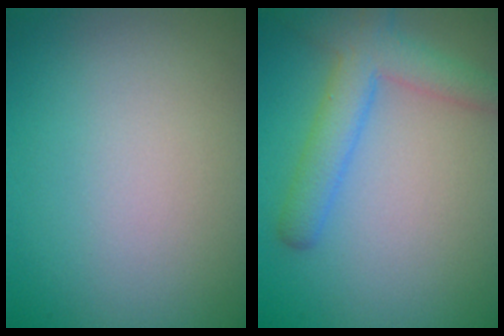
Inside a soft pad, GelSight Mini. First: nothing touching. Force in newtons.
{"total": 4.4, "press": 4.4, "slide": 0.2}